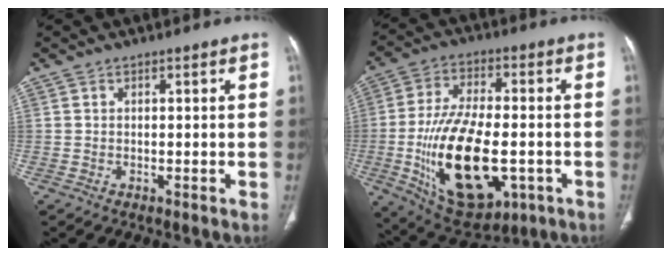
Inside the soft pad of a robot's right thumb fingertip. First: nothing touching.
{"total": 22.1, "force": [-4.9, 11.0, 18.6], "torque": [-0.329, 0.003, -0.059]}